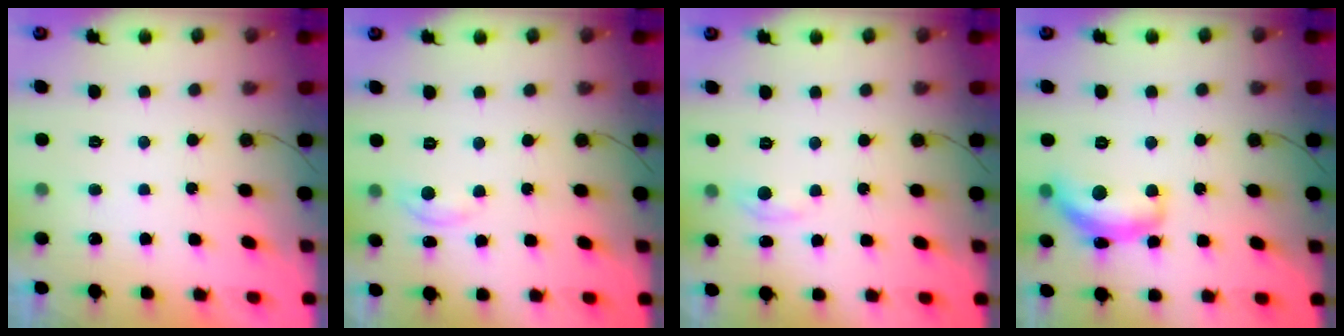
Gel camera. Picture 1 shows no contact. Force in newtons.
{"total": 2.9, "press": 2.8, "slide": 0.4}
{"total": 3.2, "press": 3.1, "slide": 0.5}
{"total": 13.1, "press": 13.1, "slide": 0.8}